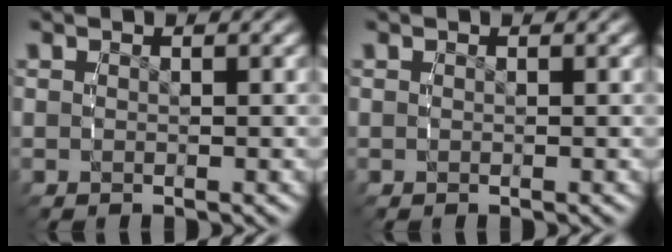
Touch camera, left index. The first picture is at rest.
{"total": 0.0}